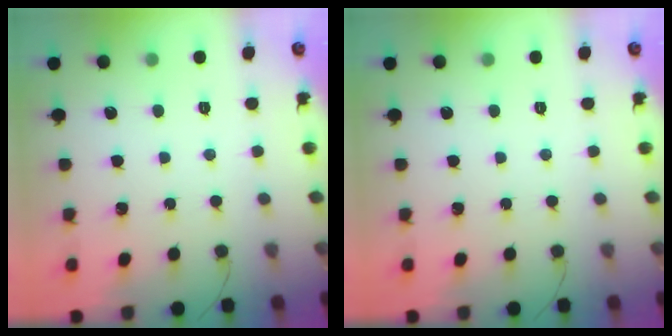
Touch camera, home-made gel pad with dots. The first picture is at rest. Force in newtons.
{"total": 0.0}